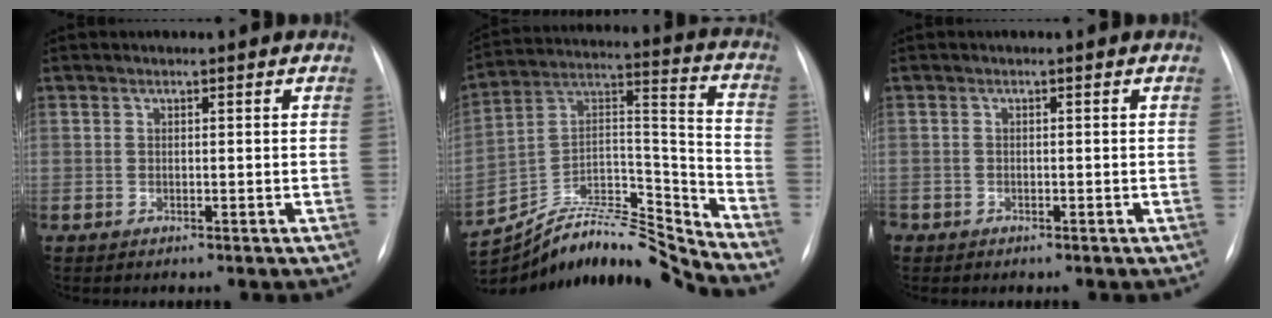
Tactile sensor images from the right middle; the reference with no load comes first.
{"total": 21.1, "force": [-20.6, 0.7, 4.2], "torque": [-0.087, 0.055, -0.347]}
{"total": 1.0, "force": [-0.7, 0.7, 0.1], "torque": [-0.006, 0.002, -0.011]}